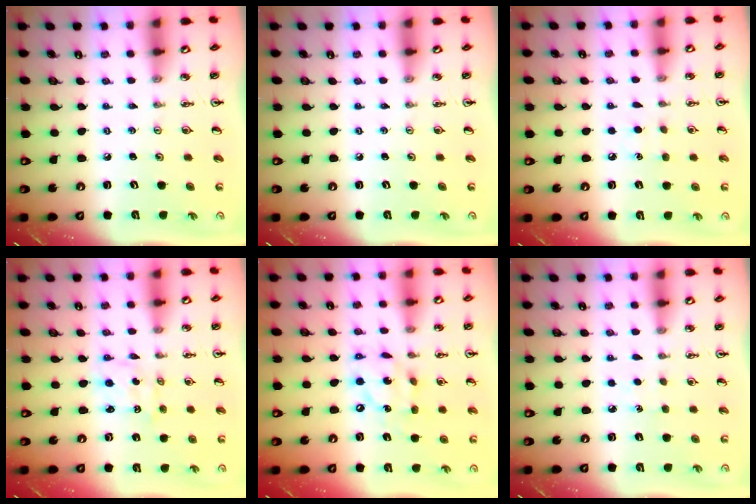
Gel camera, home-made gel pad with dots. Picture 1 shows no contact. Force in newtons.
{"total": 0.0}
{"total": 5.0, "press": 4.9, "slide": 0.5}
{"total": 1.1, "press": 1.1, "slide": 0.1}
{"total": 12.1, "press": 12.0, "slide": 0.8}
{"total": 2.9, "press": 2.8, "slide": 0.4}